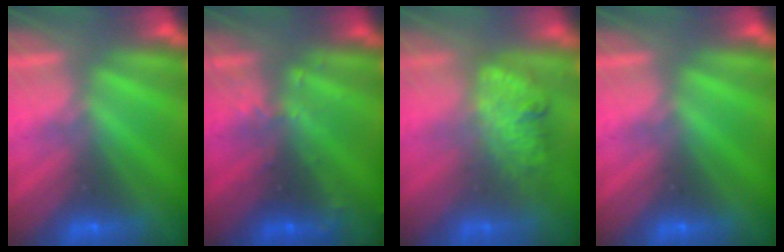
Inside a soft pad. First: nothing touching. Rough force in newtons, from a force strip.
{"total": 2.9}
{"total": 3.0}
{"total": 0.0}